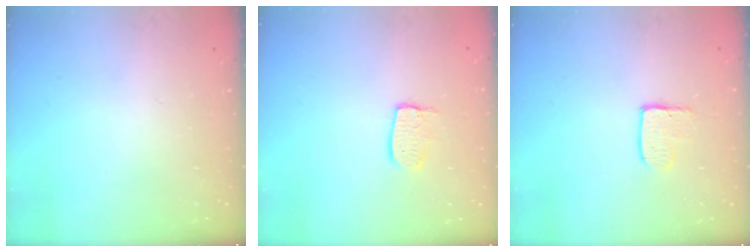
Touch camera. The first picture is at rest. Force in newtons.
{"total": 7.0, "press": 7.0, "slide": 0.3}
{"total": 3.8, "press": 3.8, "slide": 0.4}